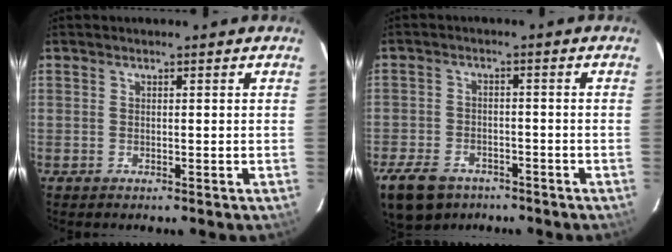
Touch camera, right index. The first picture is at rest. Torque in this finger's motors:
{"motor_torque": [1.52, -0.61, 0.30, 0.04]}